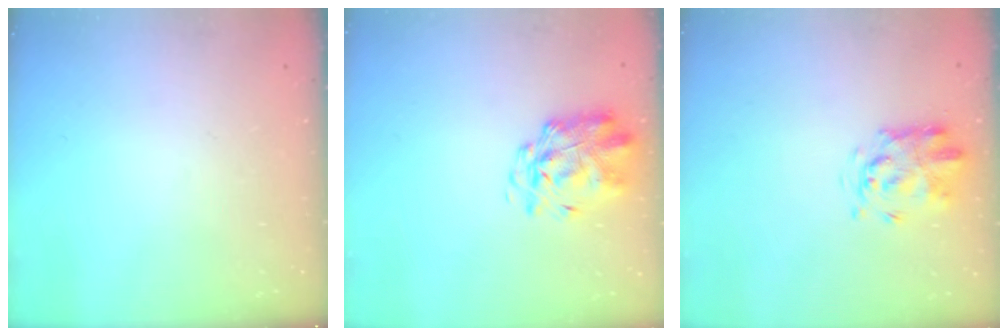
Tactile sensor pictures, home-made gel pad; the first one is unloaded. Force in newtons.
{"total": 2.9, "press": 2.8, "slide": 0.7}
{"total": 3.5, "press": 3.4, "slide": 0.9}